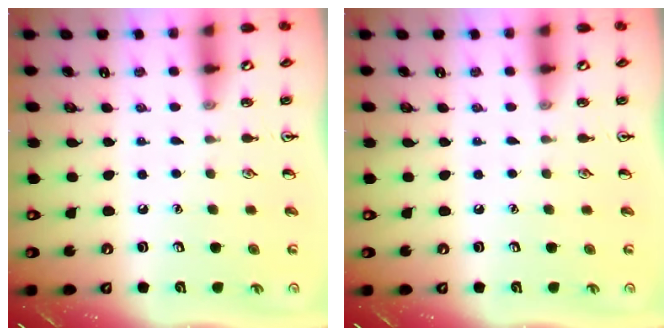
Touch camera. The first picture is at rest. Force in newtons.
{"total": 0.0}